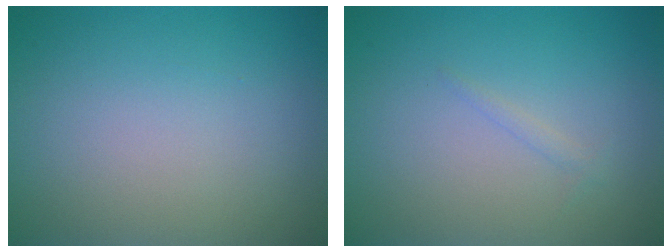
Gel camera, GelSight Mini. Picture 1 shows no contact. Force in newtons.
{"total": 0.6, "press": 0.6, "slide": 0.1}